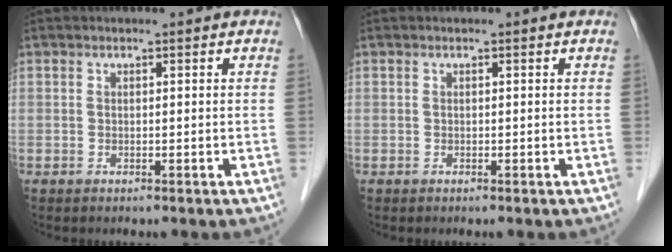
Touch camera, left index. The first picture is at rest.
{"total": 0.0}